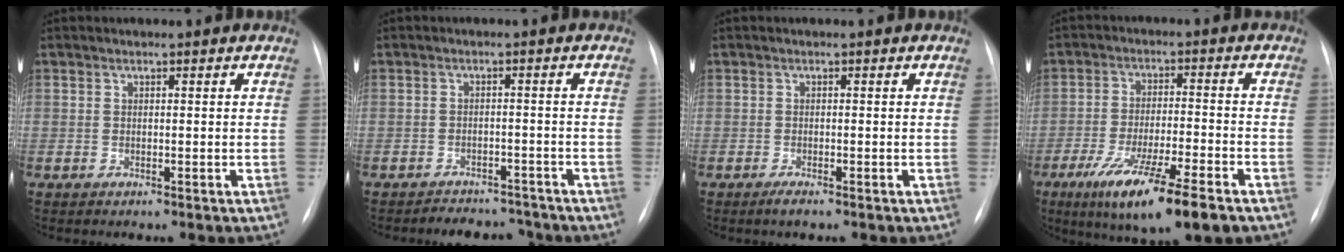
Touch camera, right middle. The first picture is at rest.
{"total": 6.0, "force": [-5.6, 2.2, 0.2], "torque": [0.005, 0.006, -0.073]}
{"total": 1.3, "force": [-1.0, 0.1, 0.9], "torque": [-0.022, -0.004, -0.017]}
{"total": 13.9, "force": [-8.2, 1.5, 11.1], "torque": [-0.181, -0.033, -0.134]}